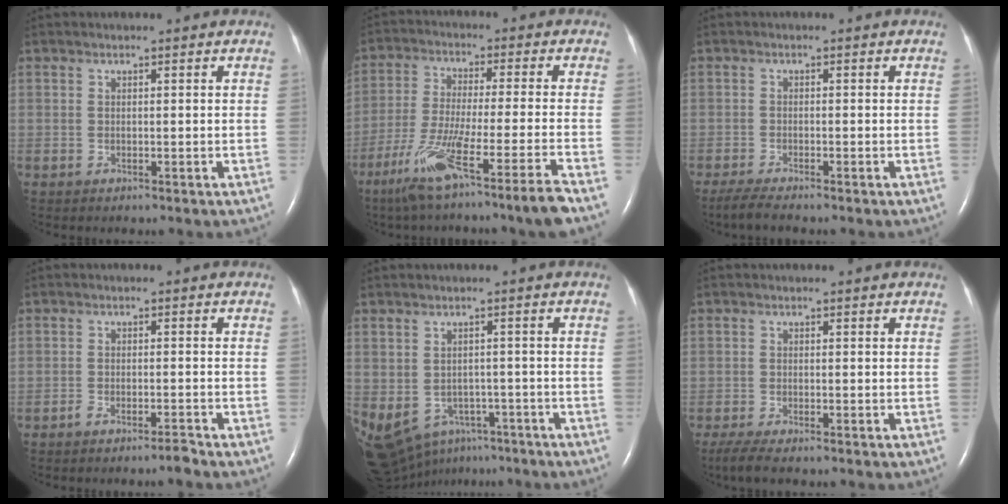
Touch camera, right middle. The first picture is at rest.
{"total": 14.3, "force": [-9.6, -2.4, 10.3], "torque": [-0.190, -0.046, -0.162]}
{"total": 3.1, "force": [-2.5, 0.0, 1.7], "torque": [-0.043, -0.011, -0.048]}
{"total": 1.9, "force": [-1.8, -0.1, 0.8], "torque": [-0.017, -0.001, -0.033]}
{"total": 23.9, "force": [-13.1, 17.1, 10.4], "torque": [-0.332, -0.016, -0.169]}
{"total": 3.7, "force": [-2.9, 0.4, 2.3], "torque": [-0.051, -0.012, -0.051]}